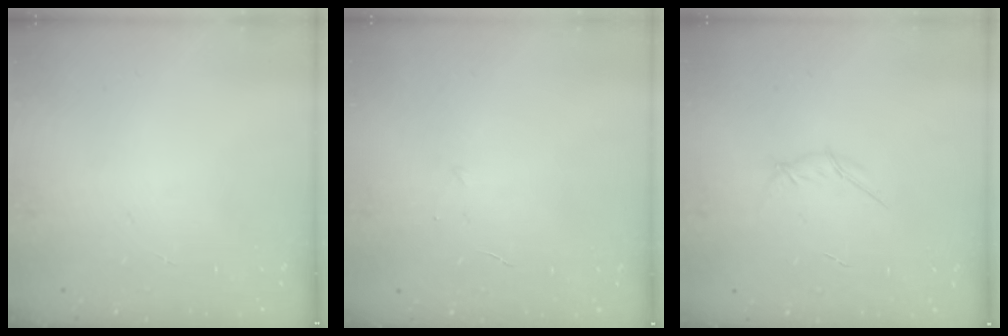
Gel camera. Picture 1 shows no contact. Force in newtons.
{"total": 2.5, "press": 2.3, "slide": 0.8}
{"total": 3.6, "press": 3.5, "slide": 0.9}